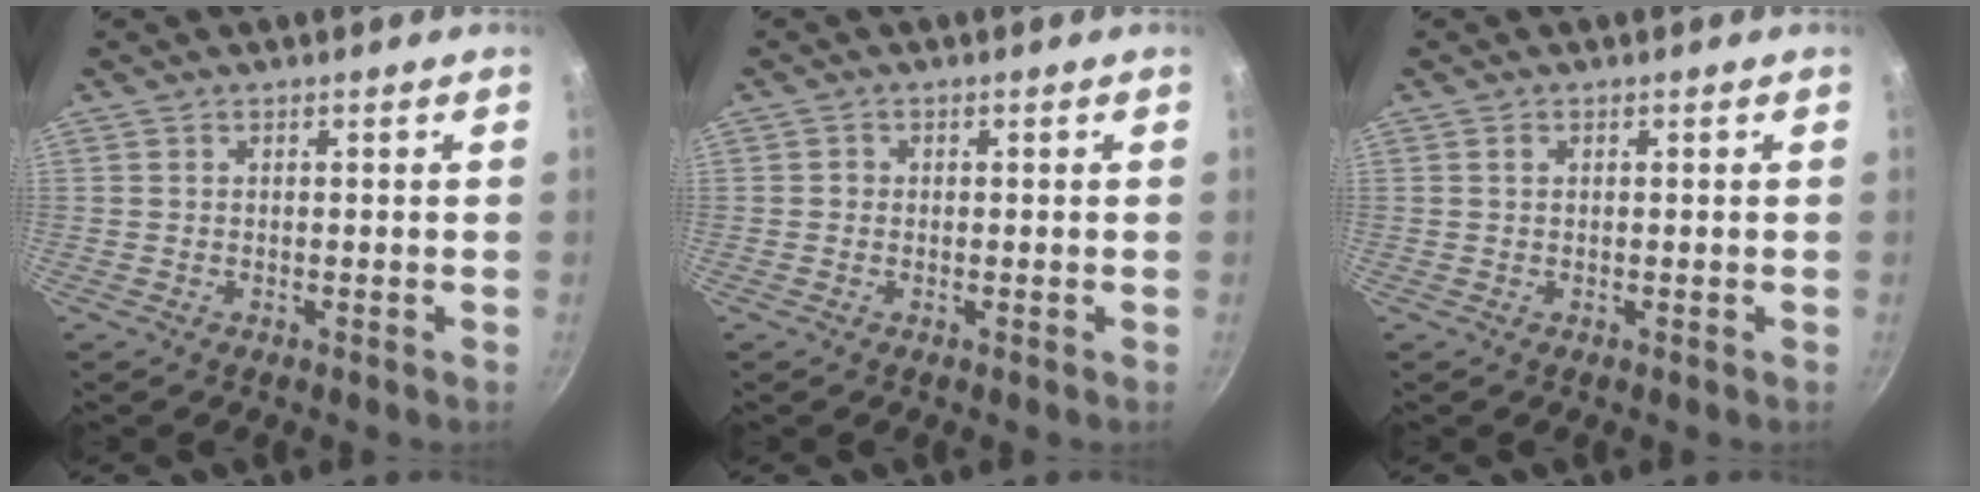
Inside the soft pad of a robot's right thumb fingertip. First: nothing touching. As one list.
[{"total": 0.9, "force": [-0.2, 0.9, 0.2], "torque": [0.001, 0.003, -0.005]}, {"total": 0.6, "force": [0.2, 0.4, 0.3], "torque": [-0.006, 0.002, 0.003]}]